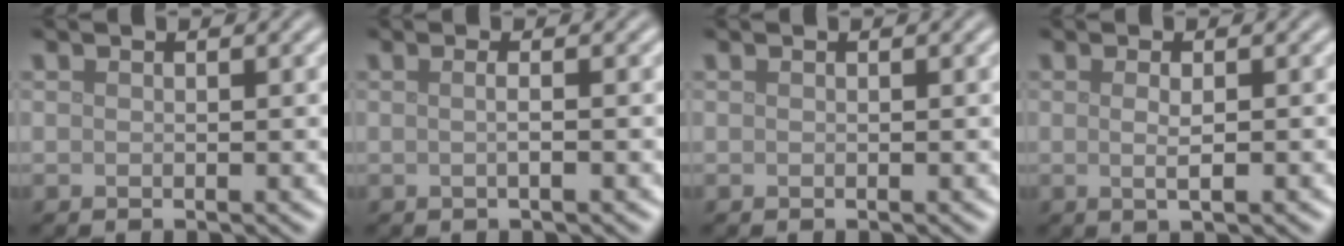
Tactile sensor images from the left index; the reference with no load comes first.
{"total": 1.9, "force": [0.3, 0.8, 1.7], "torque": [-0.006, -0.001, -0.016]}
{"total": 0.0}
{"total": 1.8, "force": [0.0, 0.4, 1.7], "torque": [-0.029, -0.001, -0.001]}